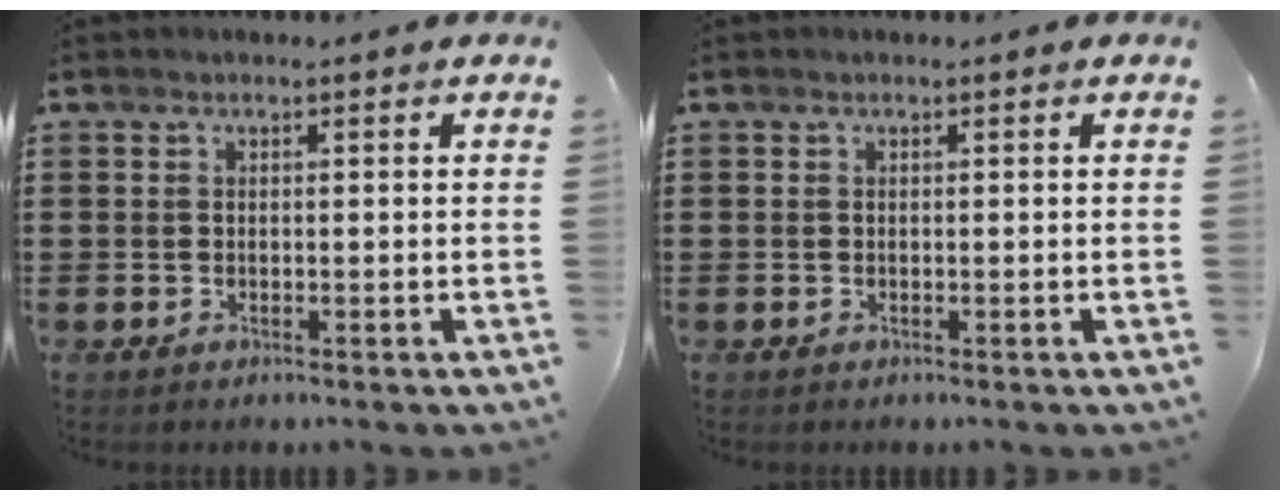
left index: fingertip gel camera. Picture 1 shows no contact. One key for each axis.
{"total": 0.0}